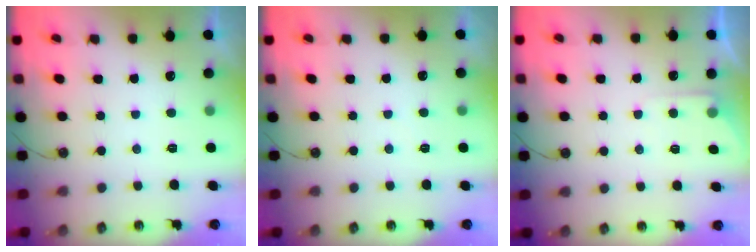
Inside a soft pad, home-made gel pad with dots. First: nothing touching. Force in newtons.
{"total": 2.9, "press": 2.9, "slide": 0.4}
{"total": 4.1, "press": 4.0, "slide": 0.6}